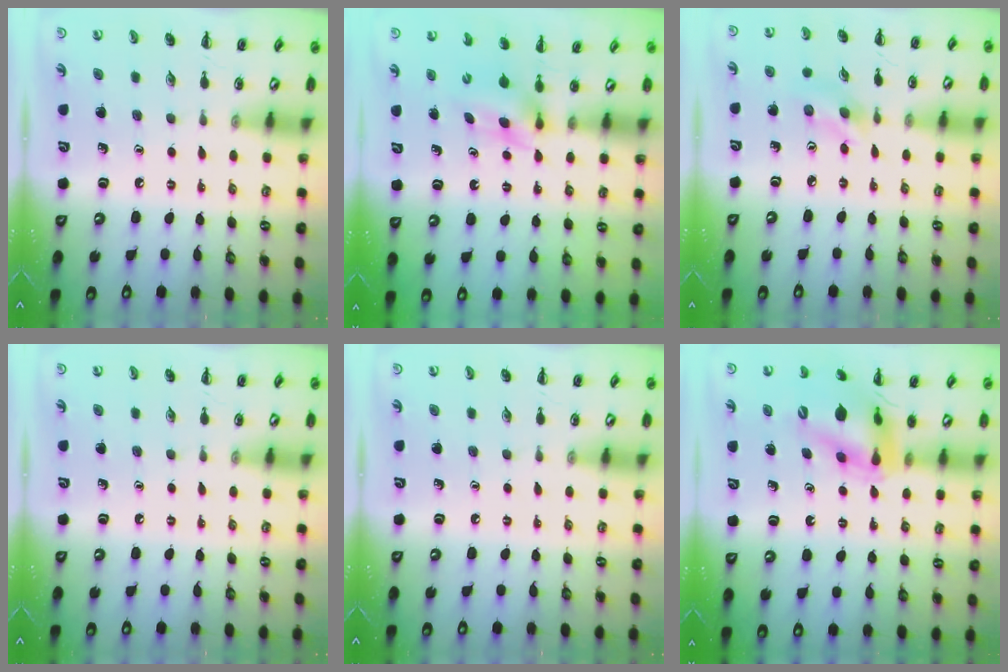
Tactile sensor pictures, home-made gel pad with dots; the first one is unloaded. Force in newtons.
{"total": 3.9, "press": 3.8, "slide": 1.1}
{"total": 2.7, "press": 2.6, "slide": 0.6}
{"total": 0.0}
{"total": 0.0}
{"total": 13.8, "press": 13.3, "slide": 3.7}